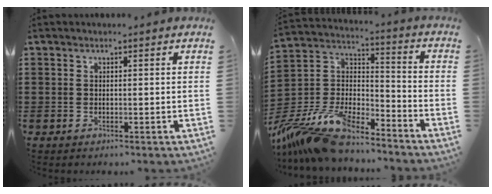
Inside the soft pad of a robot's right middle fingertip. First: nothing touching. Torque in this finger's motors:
{"motor_torque": [1.52, -0.60, 0.39, 0.21]}